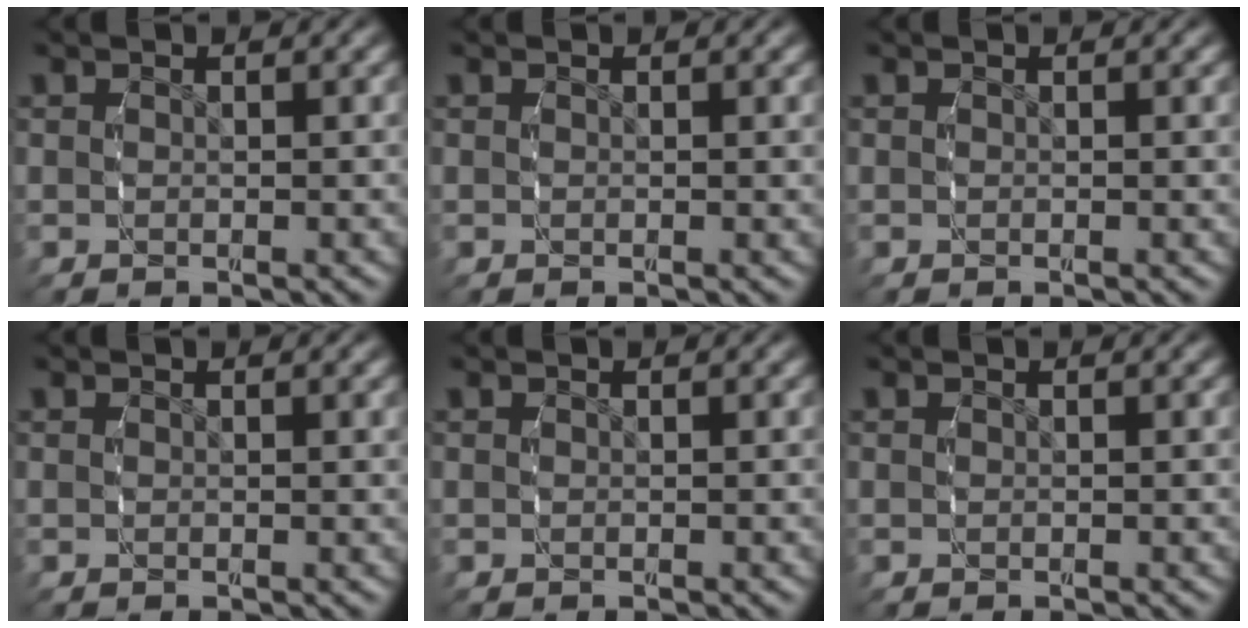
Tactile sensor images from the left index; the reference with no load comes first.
{"total": 0.0}
{"total": 0.0}
{"total": 0.0}
{"total": 0.0}
{"total": 0.0}